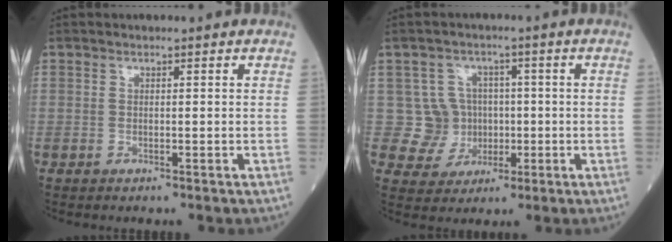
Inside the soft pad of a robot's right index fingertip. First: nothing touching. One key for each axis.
{"total": 6.0, "fx": 0.1, "fy": 6.0, "fz": 0.2, "tx": 0.003, "ty": 0.015, "tz": 0.006}